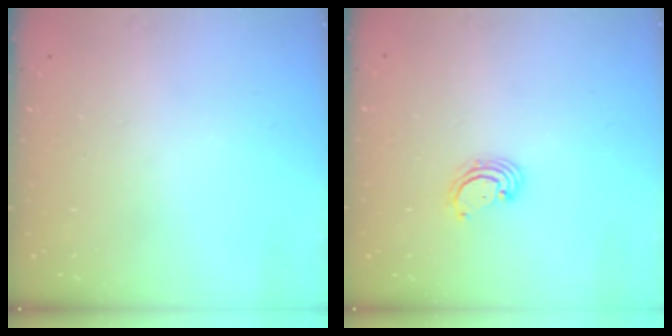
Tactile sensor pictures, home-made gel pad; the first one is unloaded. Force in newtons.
{"total": 2.3, "press": 2.3, "slide": 0.1}